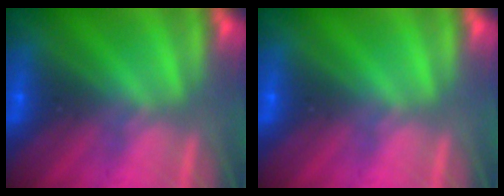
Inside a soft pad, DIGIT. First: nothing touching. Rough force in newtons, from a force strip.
{"total": 0.0}